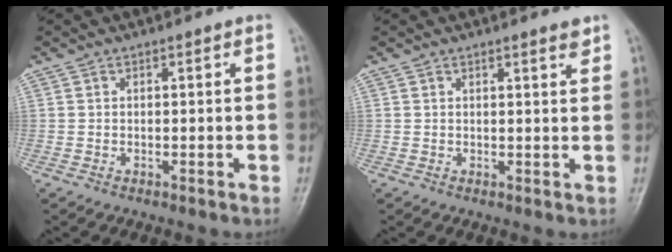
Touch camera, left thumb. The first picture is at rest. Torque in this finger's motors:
{"motor_torque": [-0.18, -0.18, -0.09, -0.09, 0.06]}